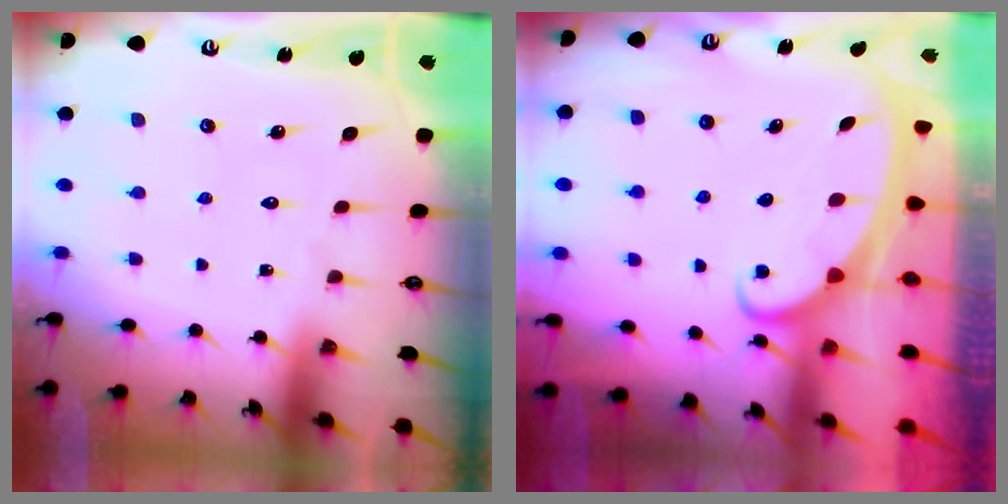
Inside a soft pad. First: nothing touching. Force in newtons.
{"total": 2.3, "press": 2.3, "slide": 0.4}